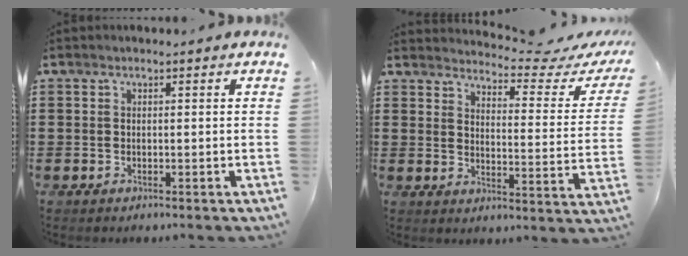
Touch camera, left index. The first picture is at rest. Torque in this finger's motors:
{"motor_torque": [2.14, 0.00, 0.12, 0.03]}